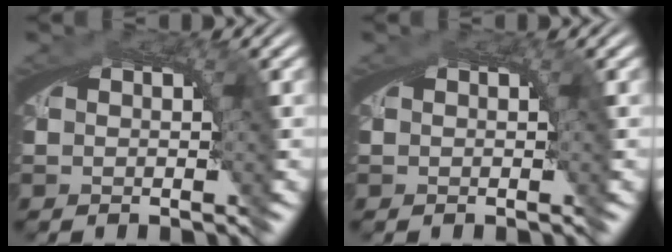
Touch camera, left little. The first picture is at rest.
{"total": 0.0}